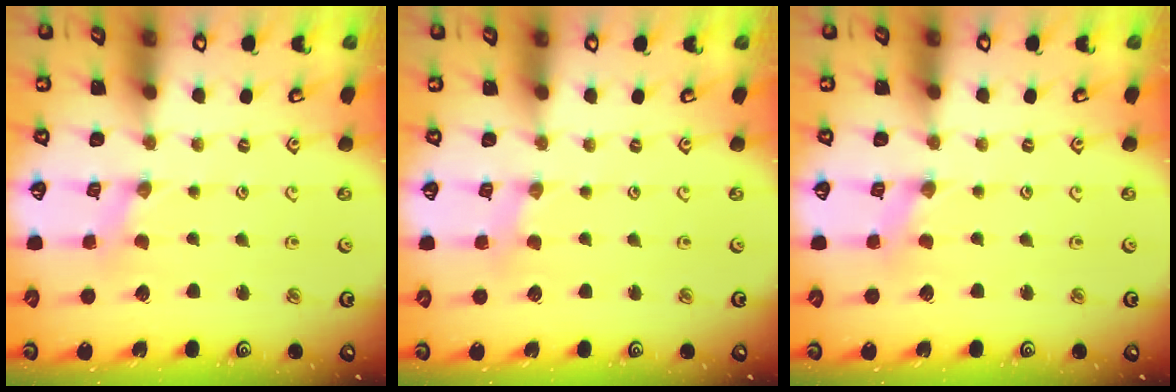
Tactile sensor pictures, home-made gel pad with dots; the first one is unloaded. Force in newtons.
{"total": 0.8, "press": 0.8, "slide": 0.2}
{"total": 0.0}